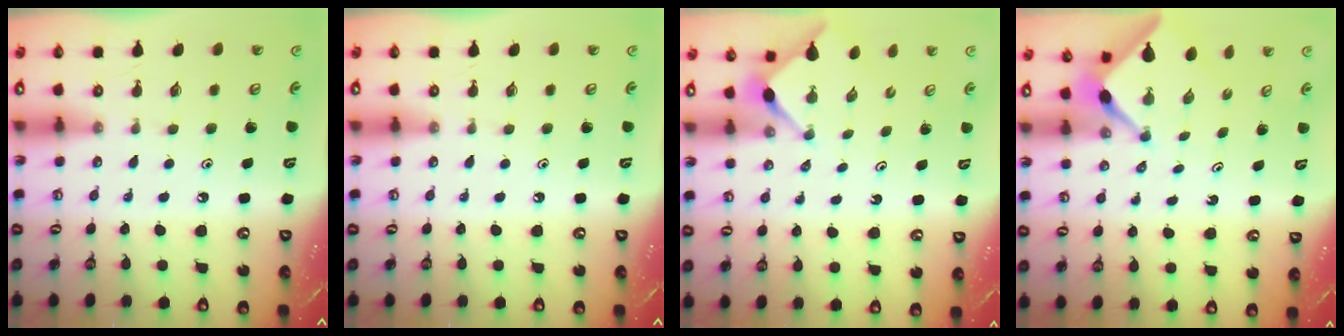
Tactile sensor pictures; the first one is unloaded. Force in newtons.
{"total": 0.0}
{"total": 2.8, "press": 2.8, "slide": 0.3}
{"total": 2.3, "press": 2.3, "slide": 0.3}